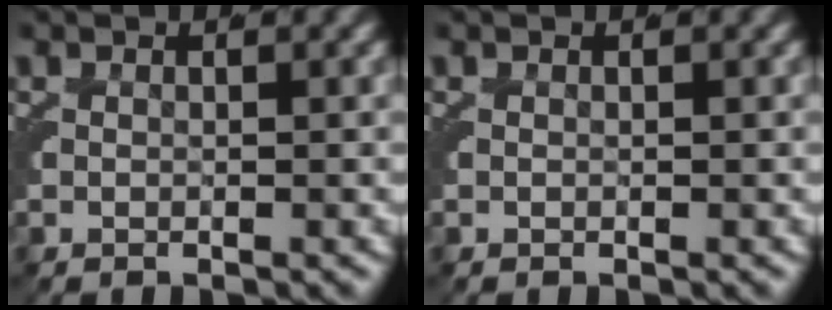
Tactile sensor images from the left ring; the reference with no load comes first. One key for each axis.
{"total": 0.0}